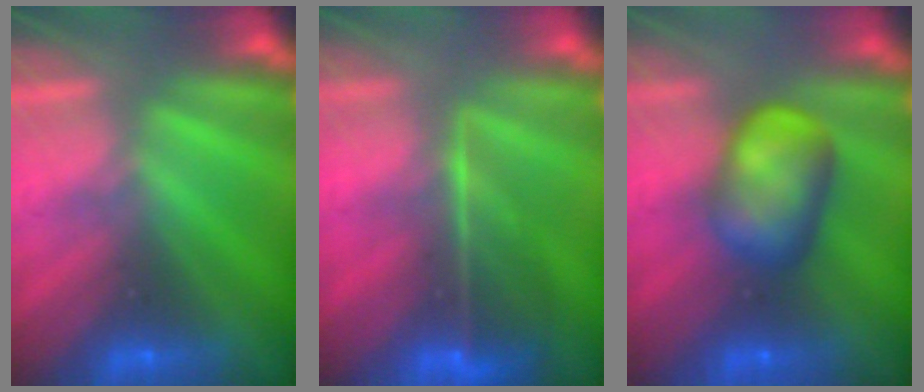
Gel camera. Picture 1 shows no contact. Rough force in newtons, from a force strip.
{"total": 7.4}
{"total": 8.0}